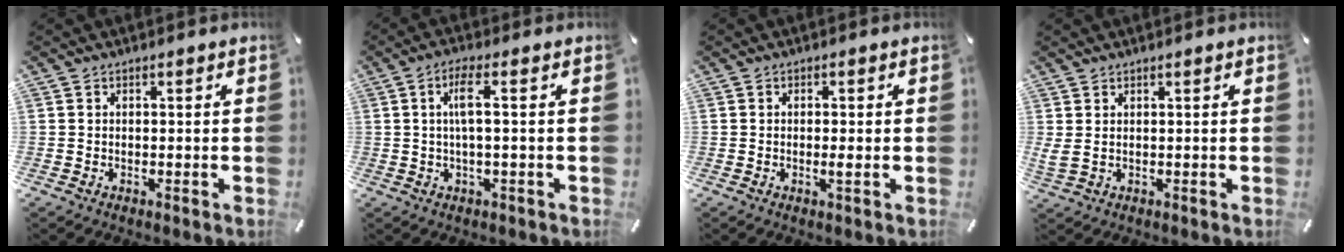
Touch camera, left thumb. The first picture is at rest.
{"total": 5.5, "force": [0.6, 0.6, 5.5], "torque": [-0.106, 0.000, 0.006]}
{"total": 2.0, "force": [-0.4, 0.3, 1.9], "torque": [-0.033, -0.002, -0.007]}
{"total": 2.4, "force": [1.1, 0.6, 2.0], "torque": [-0.049, -0.005, 0.021]}